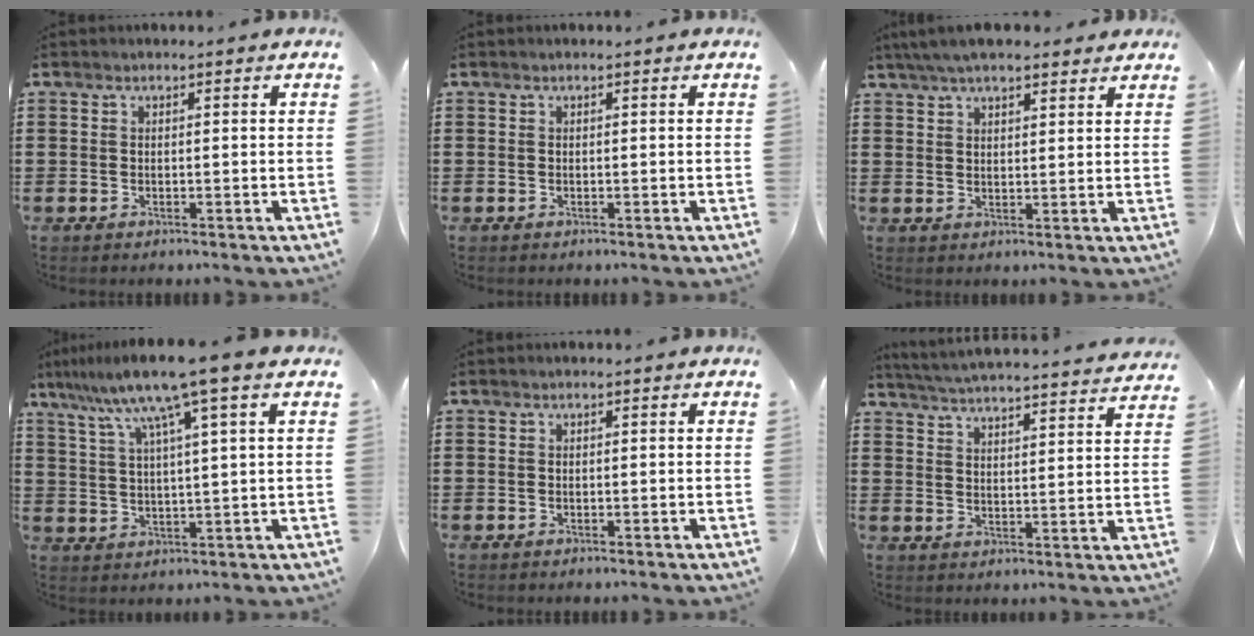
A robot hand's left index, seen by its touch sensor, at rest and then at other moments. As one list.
[{"total": 0.0}, {"total": 5.0, "force": [4.2, 1.1, 2.3], "torque": [-0.056, 0.000, 0.078]}, {"total": 9.6, "force": [6.3, -0.6, 7.3], "torque": [-0.157, -0.021, 0.104]}, {"total": 0.0}, {"total": 4.7, "force": [4.6, -0.8, 0.8], "torque": [-0.037, -0.041, 0.075]}]